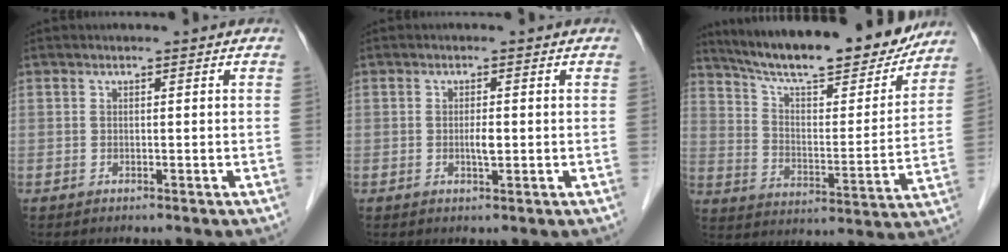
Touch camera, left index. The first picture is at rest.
{"total": 1.7, "force": [-0.4, 0.4, 1.6], "torque": [-0.030, -0.004, -0.006]}
{"total": 23.2, "force": [20.1, 4.0, 10.9], "torque": [-0.173, -0.015, 0.289]}